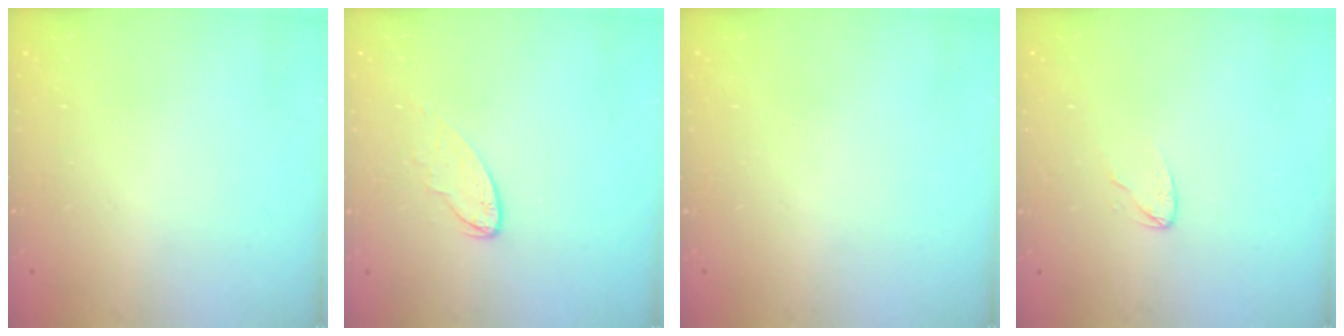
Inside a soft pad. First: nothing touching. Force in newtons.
{"total": 6.6, "press": 6.6, "slide": 0.3}
{"total": 0.0}
{"total": 3.3, "press": 3.3, "slide": 0.3}